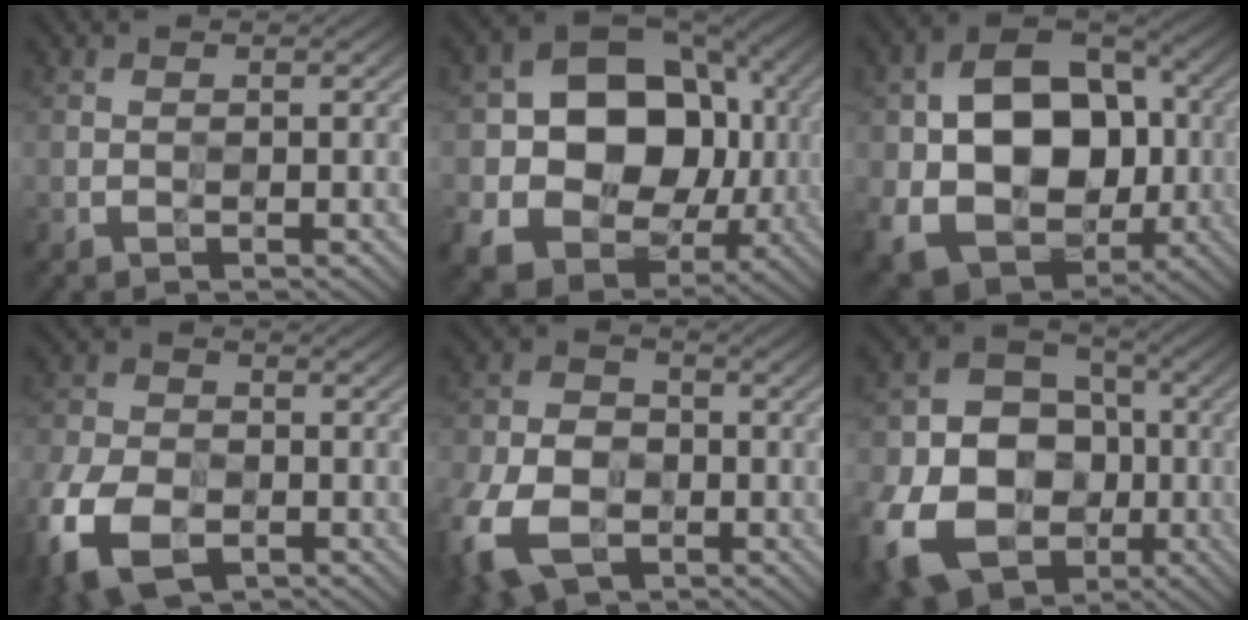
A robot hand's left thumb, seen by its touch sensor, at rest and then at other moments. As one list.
[{"total": 16.5, "force": [-0.7, 13.1, 10.1], "torque": [-0.176, -0.029, -0.008]}, {"total": 16.8, "force": [-1.6, 12.5, 11.1], "torque": [-0.196, -0.021, -0.017]}, {"total": 11.9, "force": [-6.1, 7.1, 7.4], "torque": [-0.202, -0.044, -0.116]}, {"total": 13.5, "force": [-6.4, 8.8, 8.0], "torque": [-0.221, -0.053, -0.118]}, {"total": 18.2, "force": [-5.9, 14.0, 10.1], "torque": [-0.246, -0.044, -0.107]}]